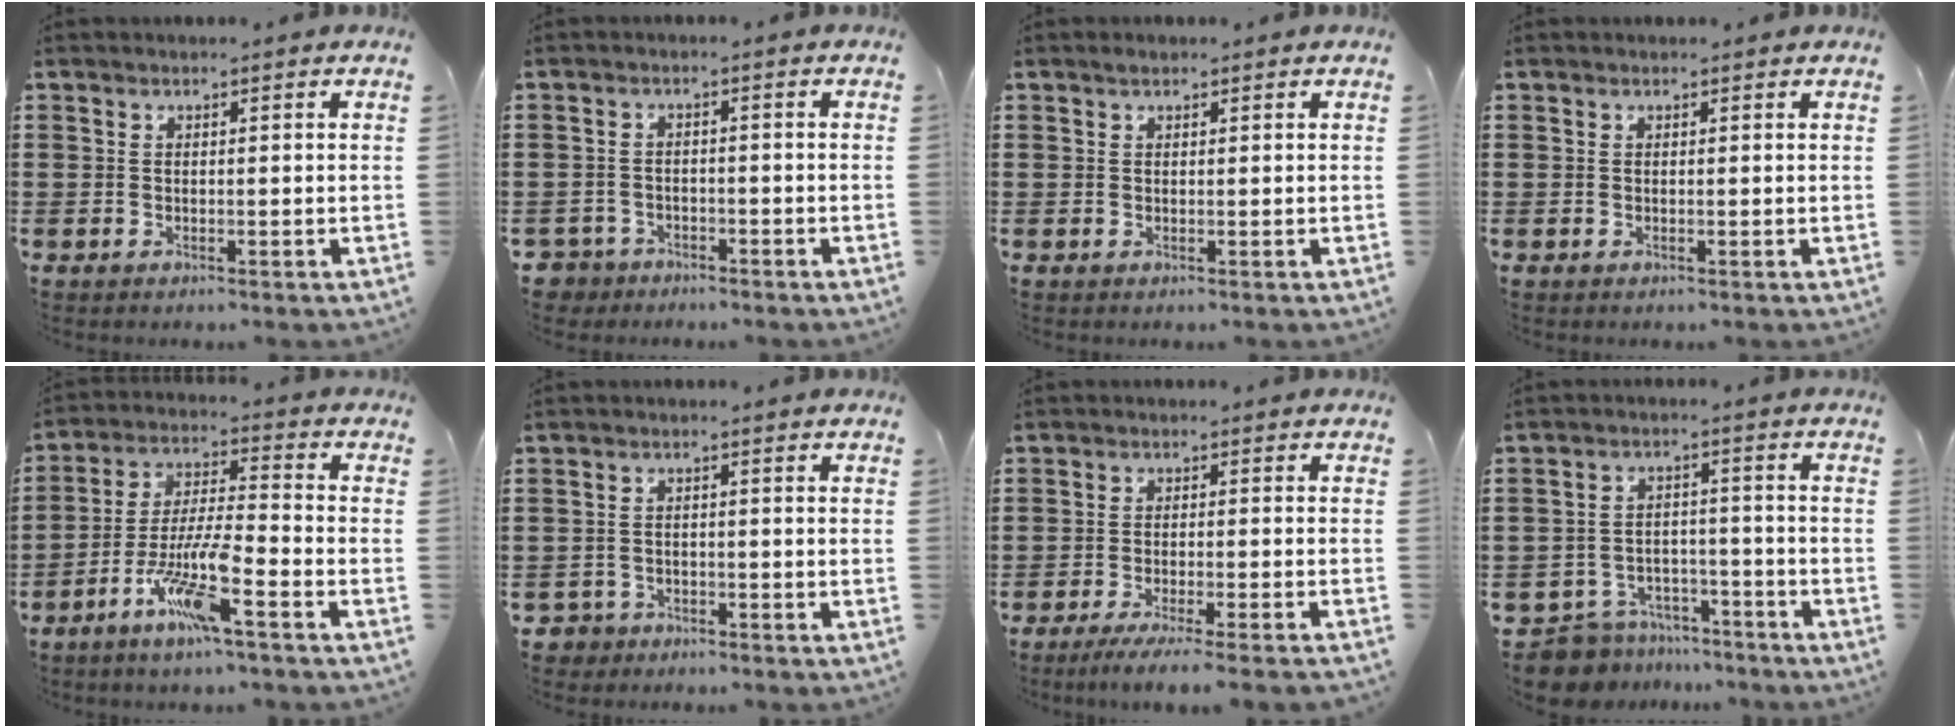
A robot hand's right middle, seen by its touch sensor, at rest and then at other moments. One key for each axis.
{"total": 2.8, "fx": -2.6, "fy": 1.1, "fz": -0.1, "tx": -0.019, "ty": -0.008, "tz": -0.064}
{"total": 0.5, "fx": 0.4, "fy": 0.3, "fz": 0.2, "tx": -0.005, "ty": 0.001, "tz": 0.007}
{"total": 0.0}
{"total": 10.0, "fx": -5.8, "fy": 1.3, "fz": 8.0, "tx": -0.168, "ty": -0.004, "tz": -0.112}
{"total": 2.4, "fx": -2.2, "fy": 1.0, "fz": -0.1, "tx": -0.012, "ty": -0.005, "tz": -0.052}
{"total": 3.5, "fx": -3.0, "fy": -0.3, "fz": 1.7, "tx": -0.026, "ty": -0.007, "tz": -0.056}
{"total": 6.5, "fx": -6.4, "fy": 1.2, "fz": 0.2, "tx": -0.022, "ty": 0.009, "tz": -0.135}